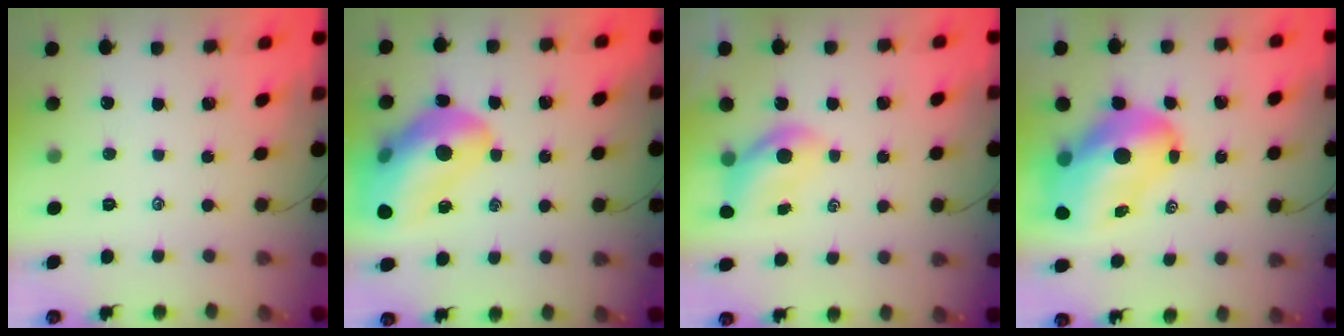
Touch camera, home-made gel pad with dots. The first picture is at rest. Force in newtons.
{"total": 21.7, "press": 21.3, "slide": 4.2}
{"total": 5.4, "press": 5.4, "slide": 0.5}
{"total": 15.9, "press": 15.2, "slide": 4.5}